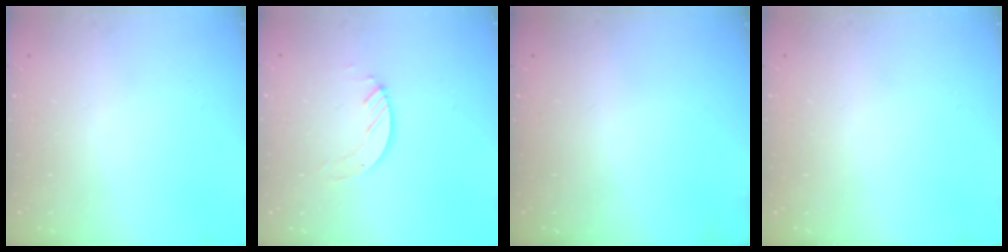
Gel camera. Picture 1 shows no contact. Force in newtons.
{"total": 4.1, "press": 4.1, "slide": 0.3}
{"total": 0.0}
{"total": 0.0}